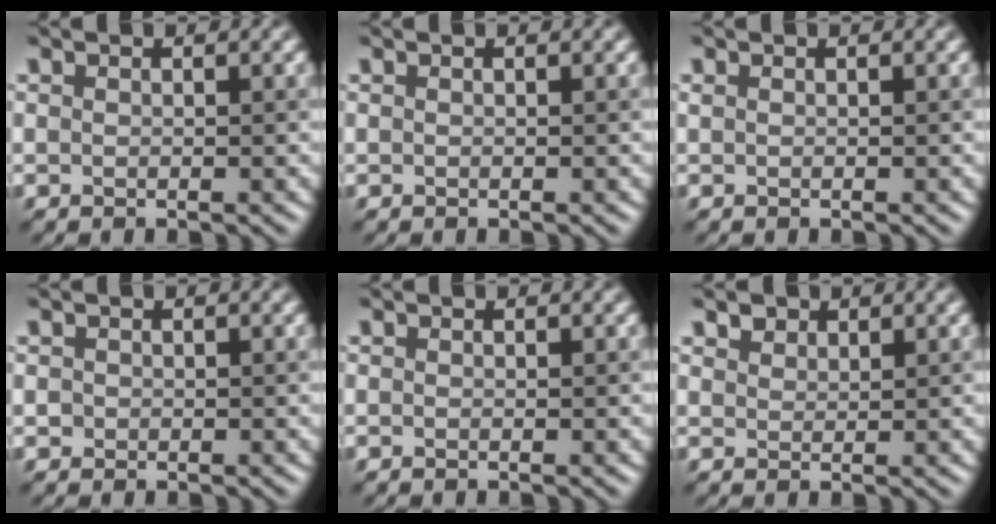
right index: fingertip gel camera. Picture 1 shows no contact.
{"total": 0.0}
{"total": 0.0}
{"total": 0.5, "force": [-0.1, 0.5, 0.0], "torque": [0.003, -0.001, -0.003]}
{"total": 0.0}
{"total": 1.6, "force": [1.4, 0.8, 0.3], "torque": [-0.007, -0.001, 0.027]}